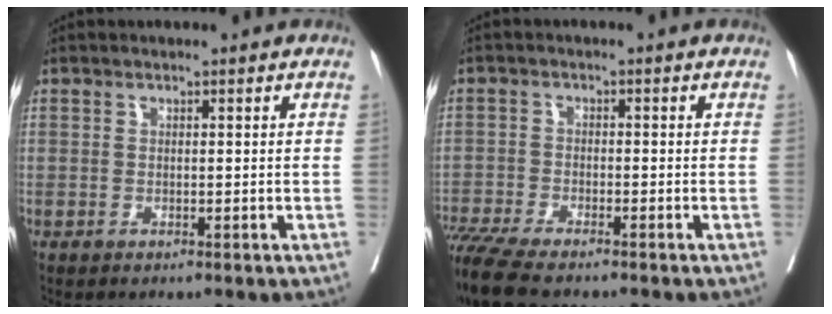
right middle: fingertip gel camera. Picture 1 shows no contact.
{"total": 8.5, "force": [-7.3, 0.7, 4.3], "torque": [-0.084, -0.020, -0.129]}